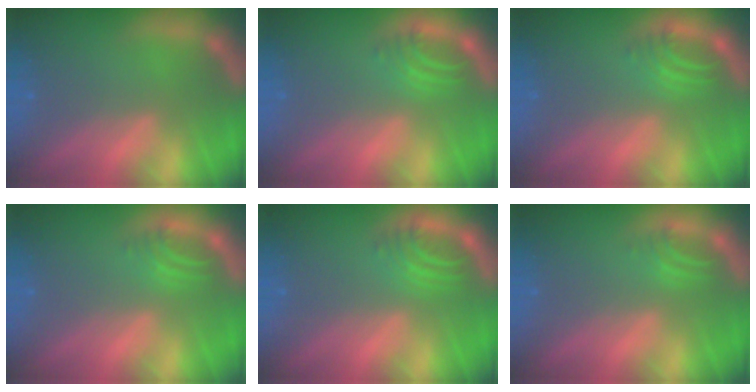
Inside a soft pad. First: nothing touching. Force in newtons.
{"total": 2.5}
{"total": 2.5}
{"total": 2.0}
{"total": 2.9}
{"total": 1.5}